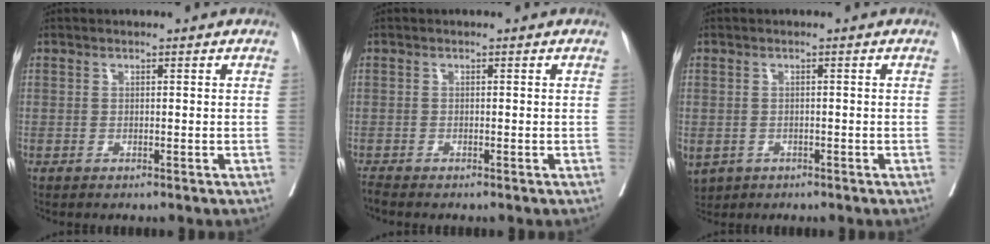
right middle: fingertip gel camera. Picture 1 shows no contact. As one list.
[{"total": 1.0, "force": [-0.9, -0.2, 0.1], "torque": [-0.009, -0.005, -0.019]}, {"total": 7.1, "force": [-3.3, 5.6, 2.9], "torque": [-0.083, -0.004, -0.042]}]